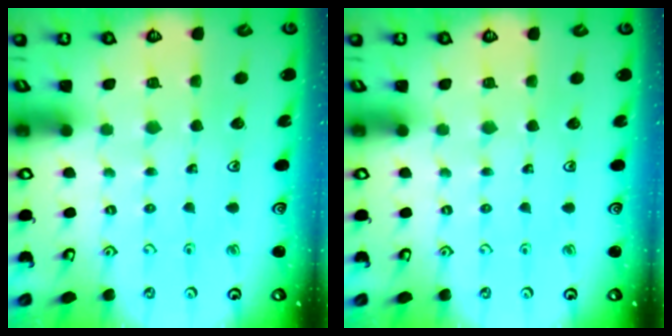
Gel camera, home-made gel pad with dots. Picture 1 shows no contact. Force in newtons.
{"total": 0.0}